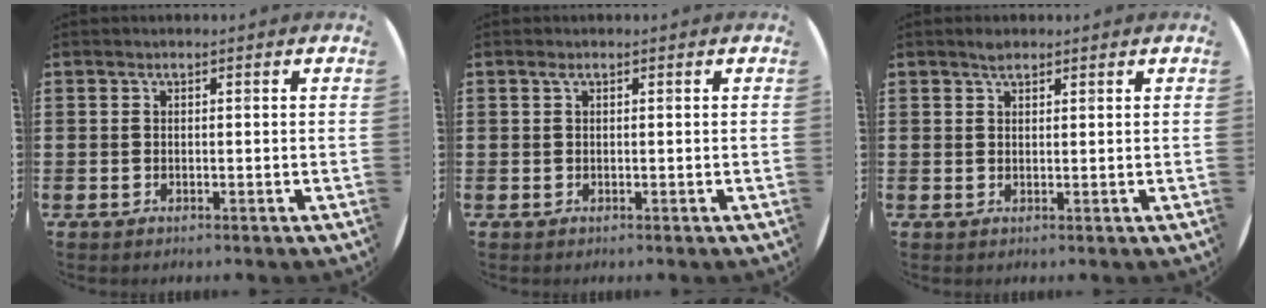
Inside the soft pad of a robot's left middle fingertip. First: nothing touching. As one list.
[{"total": 0.0}, {"total": 1.3, "force": [1.2, 0.5, 0.4], "torque": [-0.001, -0.001, 0.020]}]